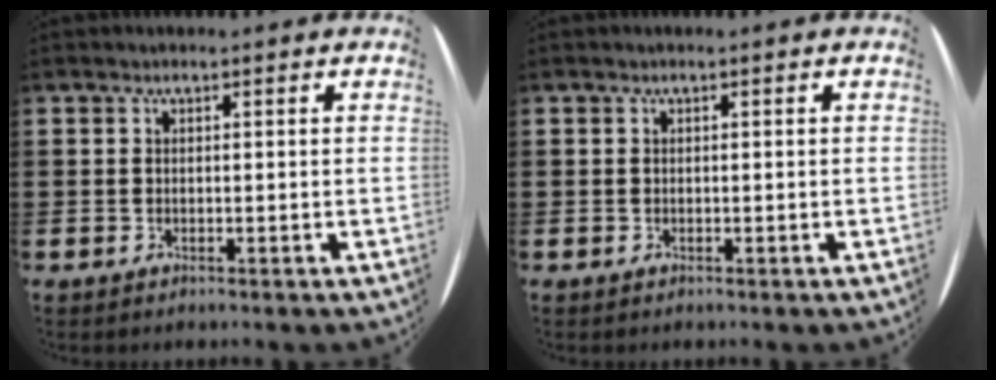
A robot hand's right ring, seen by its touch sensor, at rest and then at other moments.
{"total": 0.0}